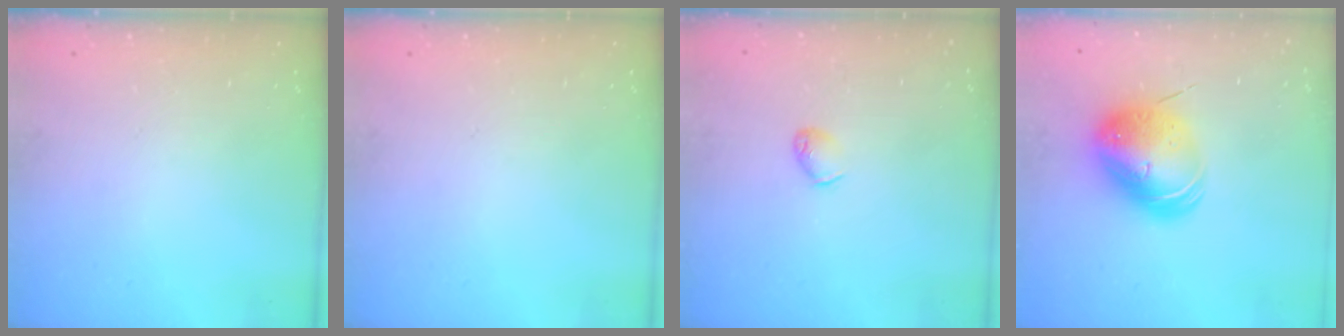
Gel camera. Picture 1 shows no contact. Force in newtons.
{"total": 0.0}
{"total": 3.0, "press": 2.9, "slide": 0.7}
{"total": 11.5, "press": 11.3, "slide": 2.0}